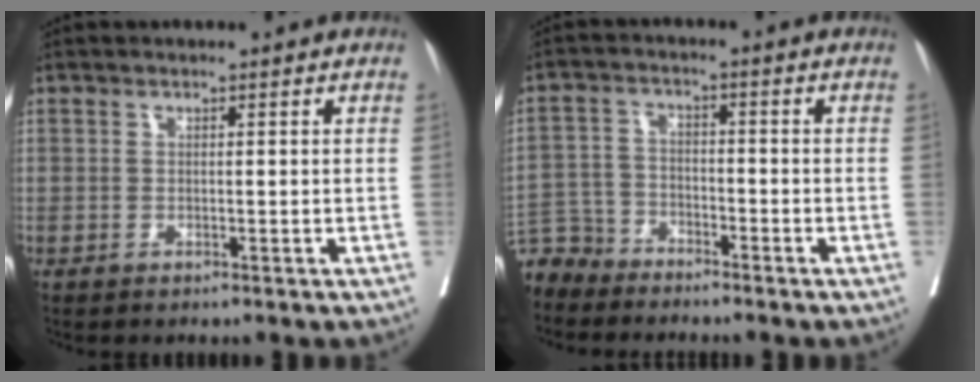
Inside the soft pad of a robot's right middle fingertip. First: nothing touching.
{"total": 5.3, "force": [-5.0, 1.7, -0.7], "torque": [0.015, 0.000, -0.102]}